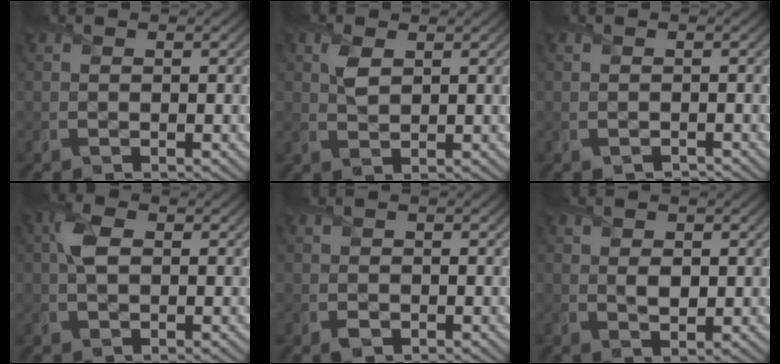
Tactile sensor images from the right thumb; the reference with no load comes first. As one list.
[{"total": 2.5, "force": [1.0, 1.4, 1.7], "torque": [-0.045, 0.001, 0.020]}, {"total": 0.9, "force": [-0.7, 0.6, 0.1], "torque": [-0.003, -0.006, -0.016]}, {"total": 3.5, "force": [0.6, 2.0, 2.8], "torque": [-0.070, 0.008, 0.006]}, {"total": 1.1, "force": [-0.4, 0.9, 0.4], "torque": [-0.007, -0.006, -0.009]}, {"total": 2.1, "force": [0.4, 1.4, 1.5], "torque": [-0.034, -0.007, 0.010]}]